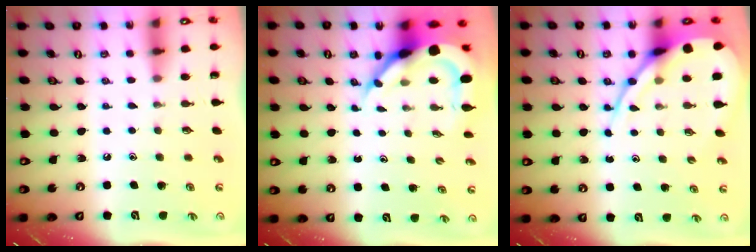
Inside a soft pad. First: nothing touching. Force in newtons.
{"total": 9.9, "press": 9.8, "slide": 1.2}
{"total": 11.3, "press": 11.3, "slide": 1.0}